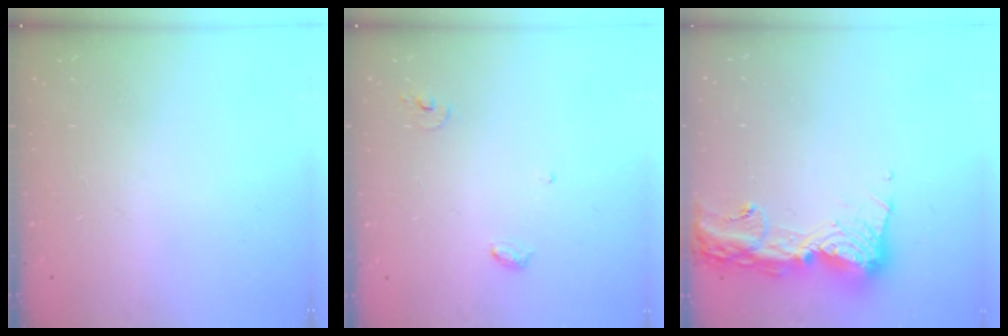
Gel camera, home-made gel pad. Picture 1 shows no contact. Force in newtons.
{"total": 4.0, "press": 4.0, "slide": 0.3}
{"total": 15.5, "press": 15.4, "slide": 1.5}